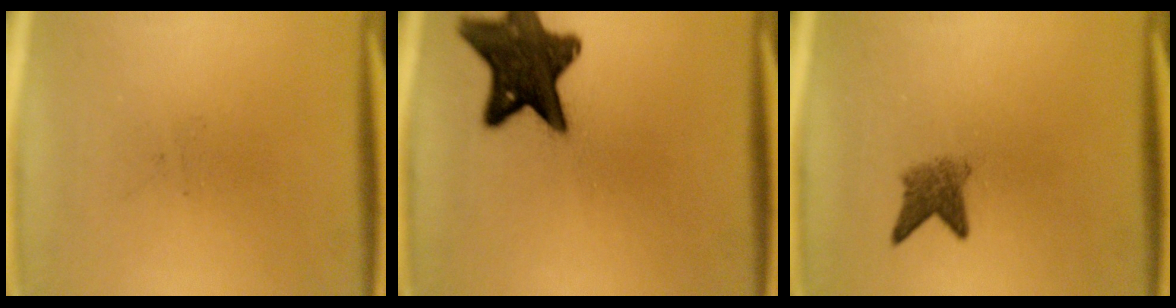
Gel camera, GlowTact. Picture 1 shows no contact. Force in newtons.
{"total": 14.2}
{"total": 3.1}